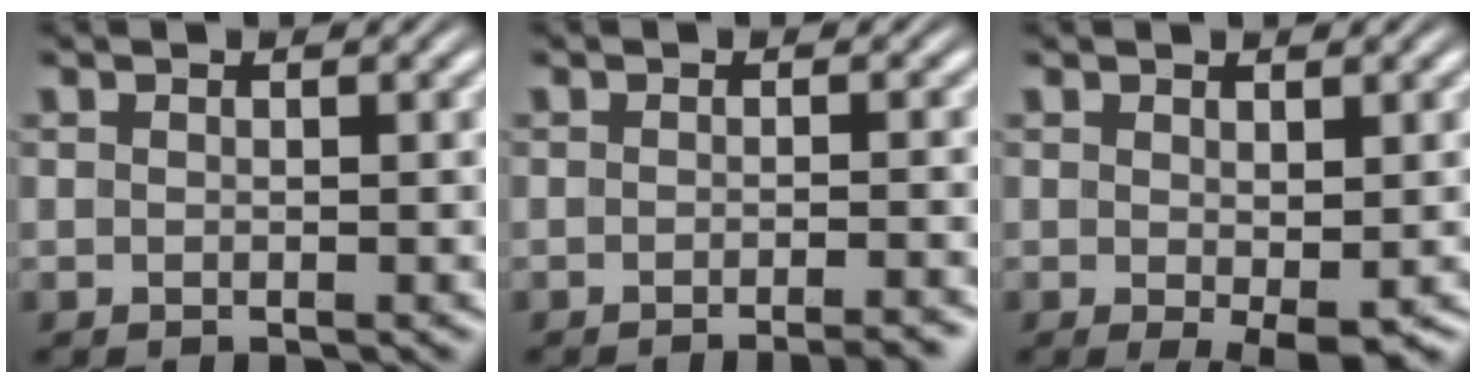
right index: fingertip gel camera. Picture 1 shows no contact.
{"total": 2.5, "force": [-2.2, 0.1, 1.1], "torque": [-0.011, 0.001, -0.039]}
{"total": 2.7, "force": [-0.9, 0.5, 2.5], "torque": [-0.030, -0.020, -0.001]}